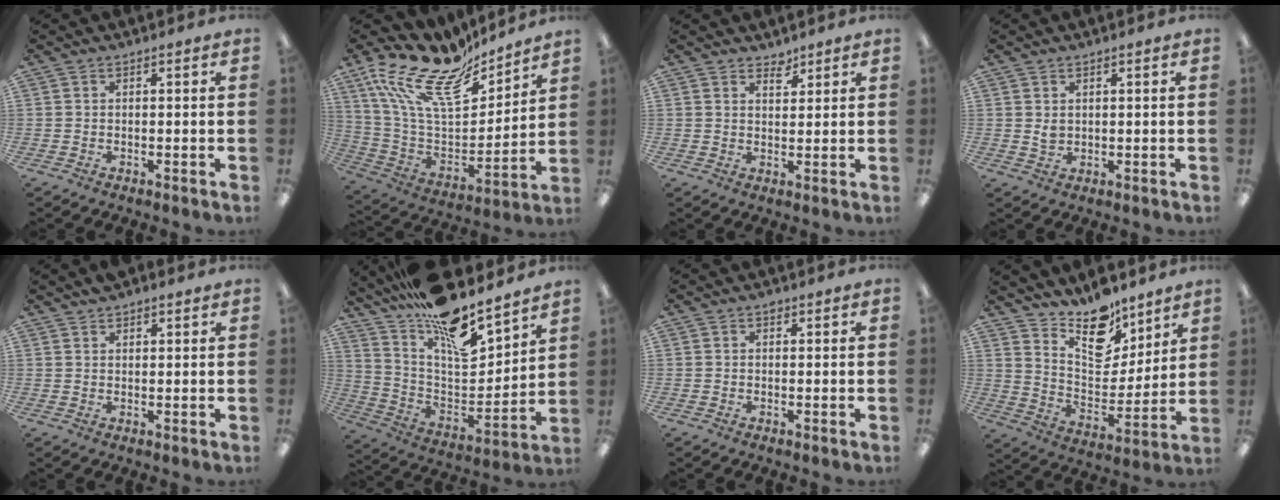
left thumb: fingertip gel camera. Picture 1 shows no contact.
{"total": 21.6, "force": [15.0, 10.0, 11.9], "torque": [-0.225, -0.105, 0.260]}
{"total": 3.1, "force": [2.8, 1.2, 0.5], "torque": [0.011, -0.023, 0.048]}
{"total": 2.0, "force": [0.9, 1.4, 1.0], "torque": [-0.015, -0.002, 0.015]}
{"total": 1.9, "force": [1.7, 0.7, 0.4], "torque": [-0.009, -0.003, 0.033]}
{"total": 17.3, "force": [13.7, 5.8, 8.7], "torque": [-0.147, -0.100, 0.240]}
{"total": 0.9, "force": [0.6, 0.6, 0.4], "torque": [0.000, -0.001, 0.009]}
{"total": 14.4, "force": [11.9, 6.4, 5.1], "torque": [-0.090, -0.089, 0.220]}